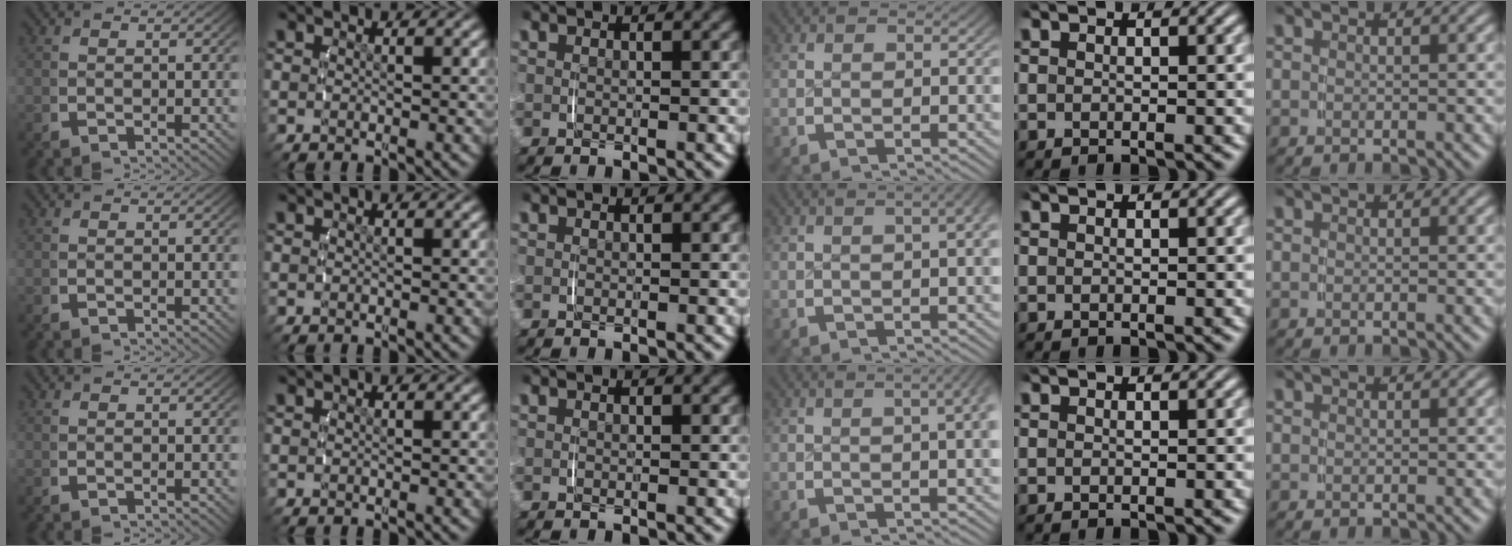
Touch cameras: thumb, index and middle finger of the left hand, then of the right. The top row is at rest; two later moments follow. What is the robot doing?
{"motion": "lift_and_place", "object": "measuring cup"}